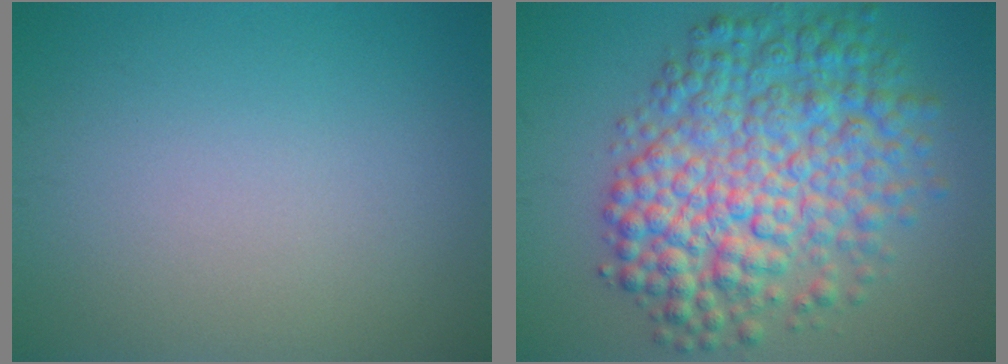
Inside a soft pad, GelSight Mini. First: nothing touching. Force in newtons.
{"total": 9.8, "press": 9.8, "slide": 0.1}